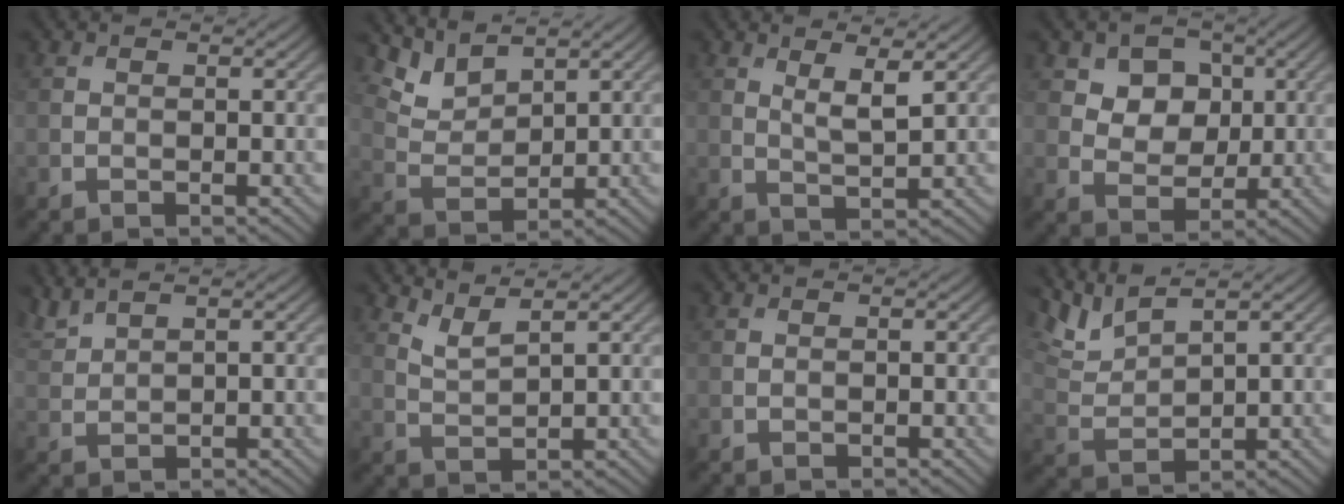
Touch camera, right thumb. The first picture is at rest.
{"total": 4.9, "force": [4.1, 1.6, 2.0], "torque": [-0.062, -0.004, 0.087]}
{"total": 3.4, "force": [1.8, 0.7, 2.8], "torque": [-0.061, -0.008, 0.036]}
{"total": 6.6, "force": [2.9, 5.0, 3.1], "torque": [-0.084, -0.015, 0.066]}
{"total": 3.1, "force": [2.8, 0.4, 1.3], "torque": [-0.037, 0.011, 0.063]}
{"total": 3.2, "force": [2.6, 0.5, 1.7], "torque": [-0.042, -0.003, 0.063]}
{"total": 0.0}
{"total": 5.4, "force": [4.2, 1.2, 3.2], "torque": [-0.089, 0.007, 0.092]}